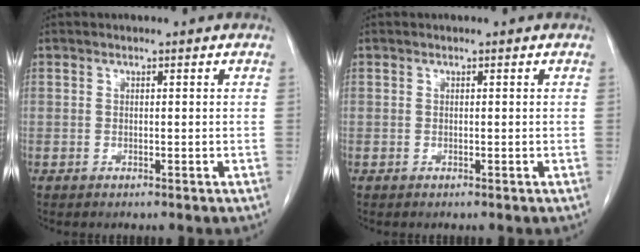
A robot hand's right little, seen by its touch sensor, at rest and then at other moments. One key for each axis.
{"total": 0.0}